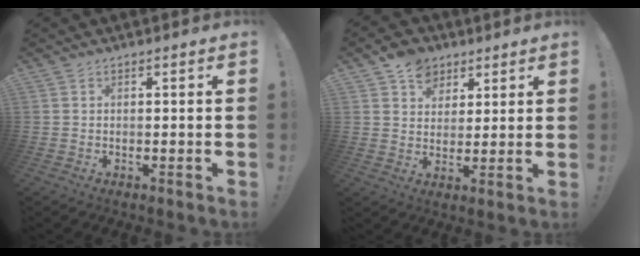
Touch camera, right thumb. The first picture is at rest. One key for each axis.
{"total": 8.9, "fx": 5.2, "fy": 6.8, "fz": 2.6, "tx": -0.029, "ty": -0.032, "tz": 0.100}